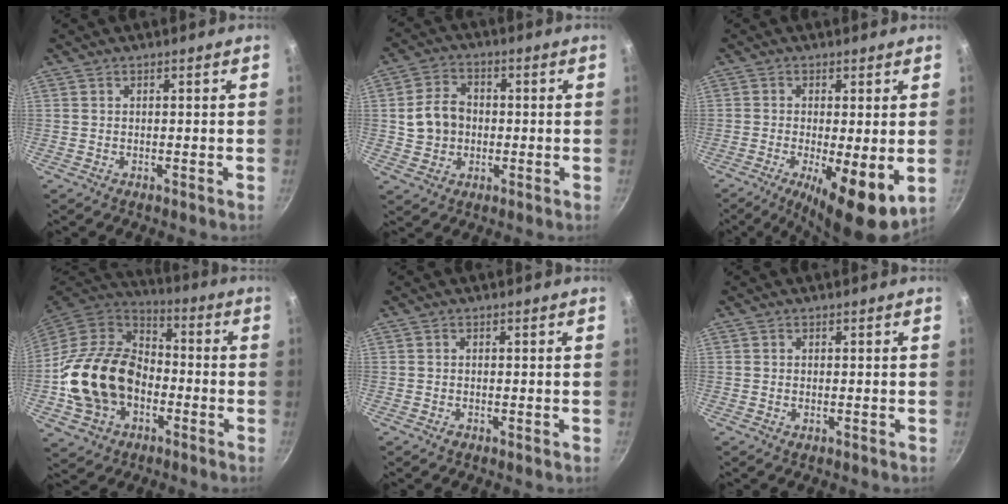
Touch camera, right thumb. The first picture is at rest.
{"total": 8.1, "force": [-0.1, 6.7, 4.6], "torque": [-0.062, 0.019, -0.006]}
{"total": 10.5, "force": [-2.1, 3.0, 9.8], "torque": [-0.153, -0.011, -0.027]}
{"total": 21.6, "force": [-4.5, 15.9, 13.9], "torque": [-0.237, 0.046, -0.086]}
{"total": 0.8, "force": [-0.3, 0.5, 0.4], "torque": [-0.006, 0.001, -0.007]}
{"total": 0.6, "force": [0.0, 0.4, 0.5], "torque": [-0.009, -0.001, -0.001]}